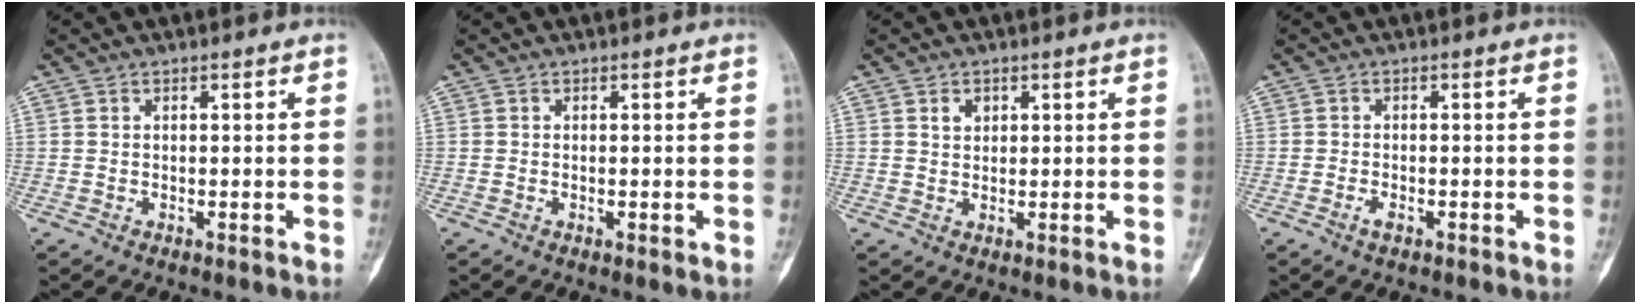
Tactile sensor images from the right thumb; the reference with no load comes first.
{"total": 0.9, "force": [-0.2, 0.3, 0.8], "torque": [-0.008, -0.002, -0.004]}
{"total": 2.0, "force": [0.9, 1.5, 0.9], "torque": [-0.004, -0.004, 0.014]}
{"total": 1.3, "force": [-0.8, 0.6, 0.9], "torque": [-0.020, 0.003, -0.018]}